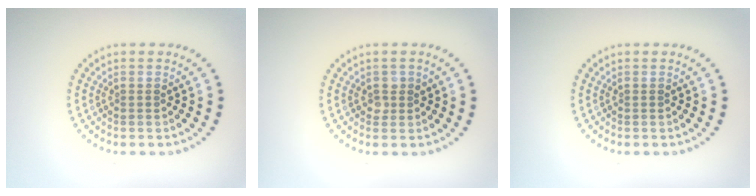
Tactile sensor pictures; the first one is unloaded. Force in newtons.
{"total": 1.1, "press": 1.1, "slide": 0.2}
{"total": 0.0}